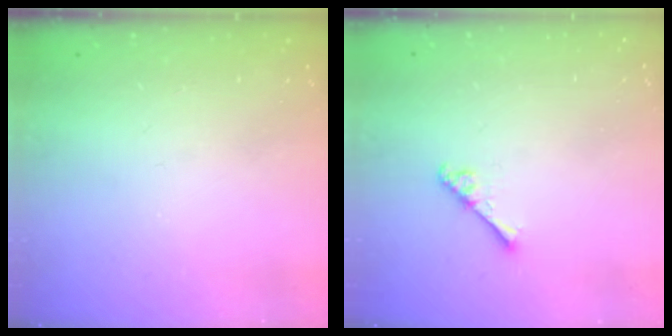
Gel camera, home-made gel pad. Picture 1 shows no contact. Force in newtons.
{"total": 4.0, "press": 4.0, "slide": 0.5}